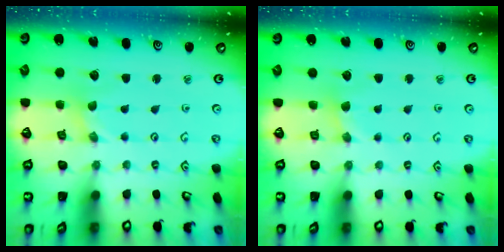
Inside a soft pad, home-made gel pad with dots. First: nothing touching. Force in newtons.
{"total": 1.9, "press": 1.8, "slide": 0.4}